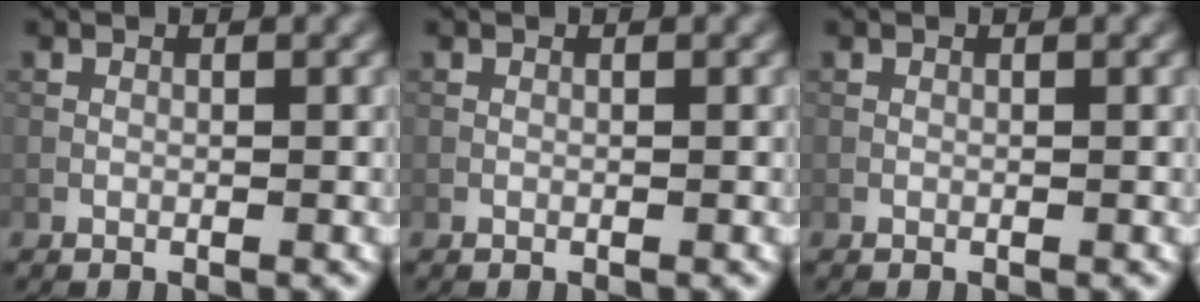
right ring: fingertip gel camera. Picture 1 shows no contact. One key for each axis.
{"total": 0.0}
{"total": 0.0}